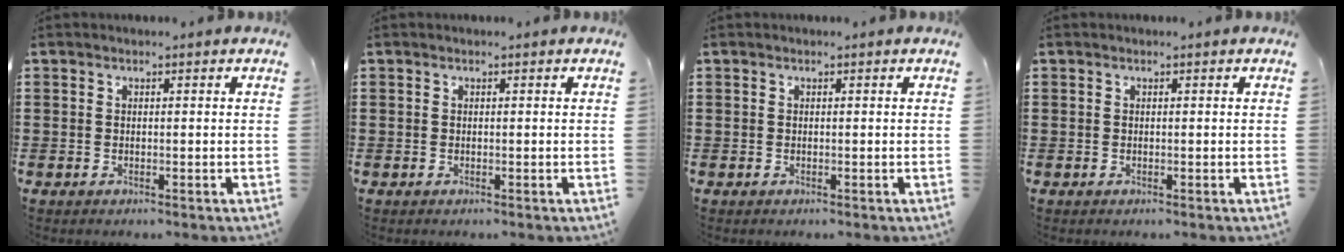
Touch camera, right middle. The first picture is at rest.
{"total": 0.0}
{"total": 0.0}
{"total": 0.0}